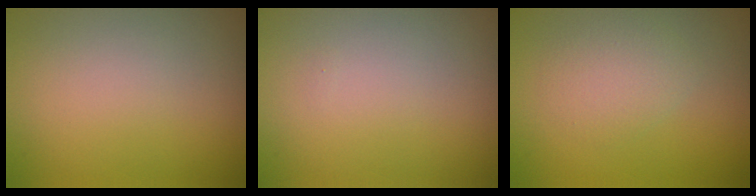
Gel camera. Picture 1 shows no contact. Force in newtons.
{"total": 0.0}
{"total": 2.3, "press": 2.3, "slide": 0.1}